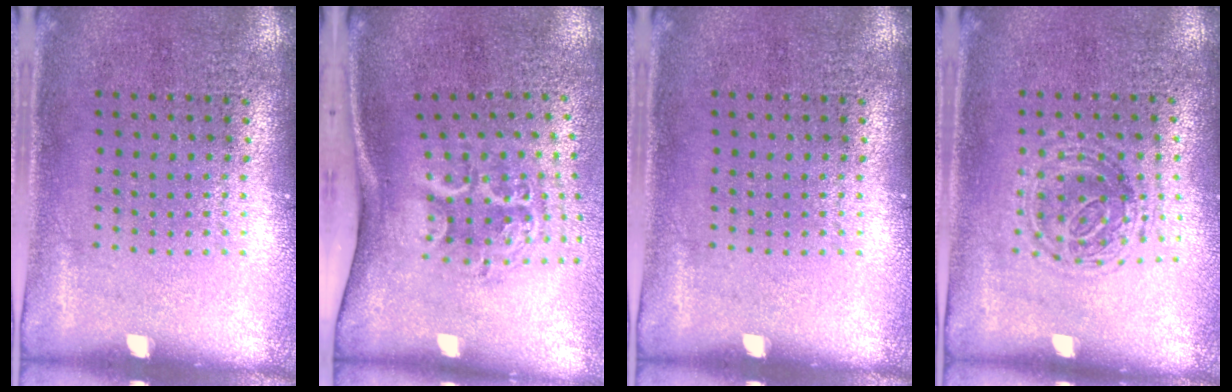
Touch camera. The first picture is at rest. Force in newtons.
{"total": 2.2, "press": 1.4, "slide": 1.7}
{"total": 0.0}
{"total": 1.2, "press": 1.1, "slide": 0.5}